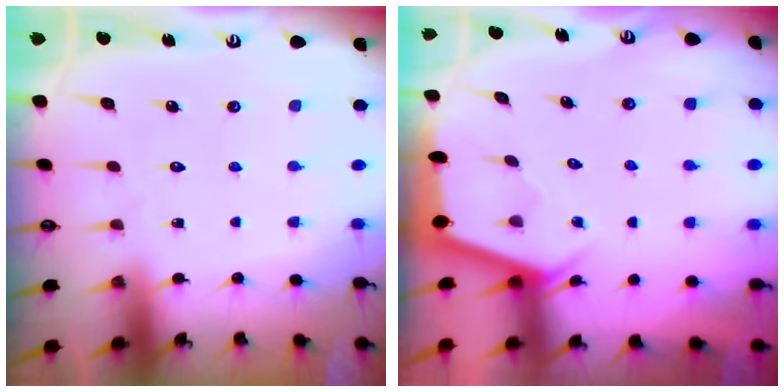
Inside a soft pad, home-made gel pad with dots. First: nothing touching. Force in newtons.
{"total": 2.8, "press": 2.8, "slide": 0.3}